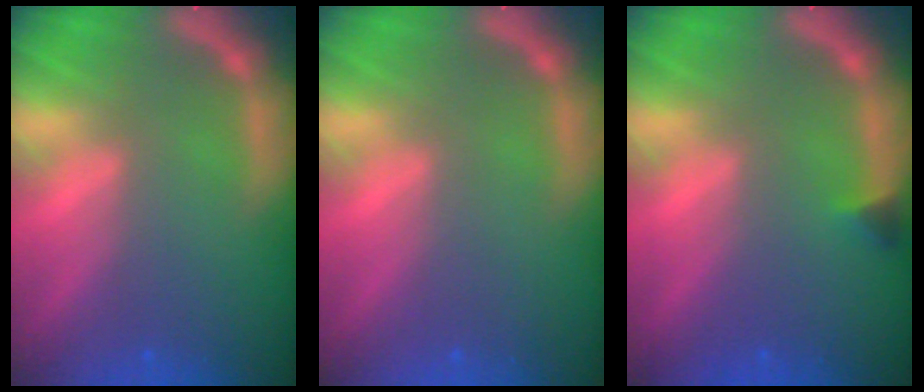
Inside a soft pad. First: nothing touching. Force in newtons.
{"total": 0.0}
{"total": 0.9}